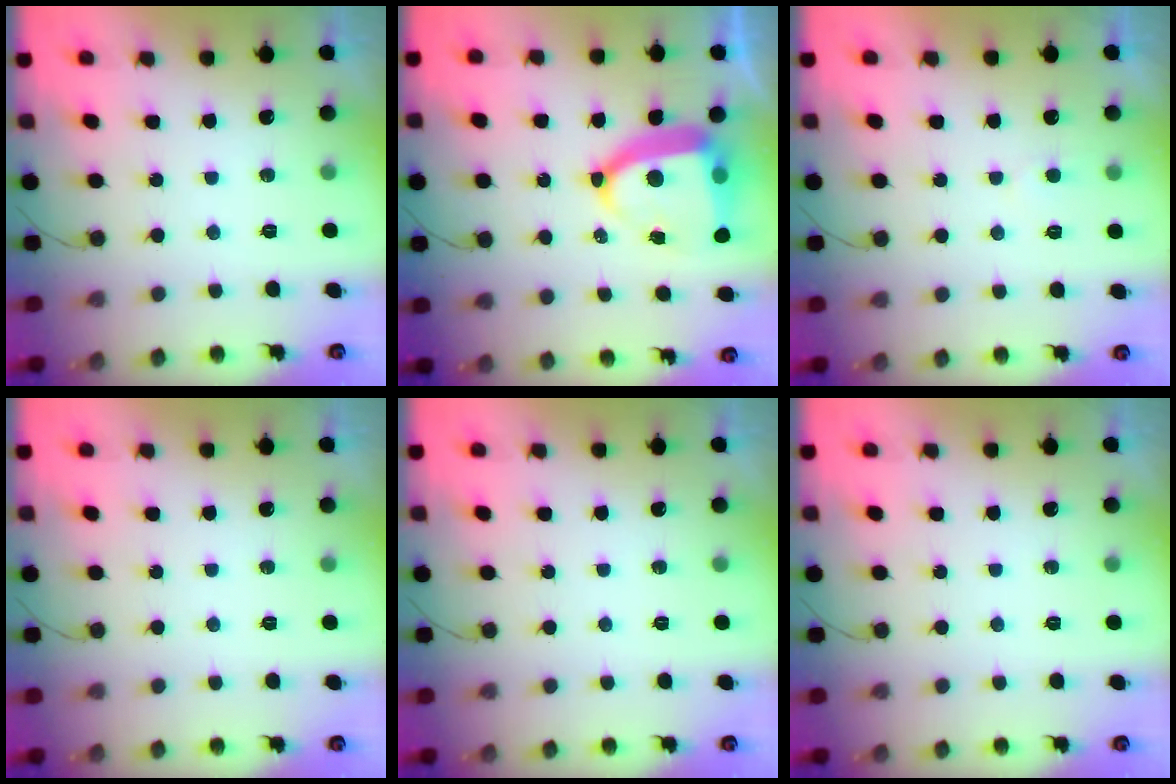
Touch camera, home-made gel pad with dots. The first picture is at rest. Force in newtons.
{"total": 14.4, "press": 14.3, "slide": 1.4}
{"total": 2.8, "press": 2.8, "slide": 0.3}
{"total": 0.0}
{"total": 0.0}
{"total": 0.0}